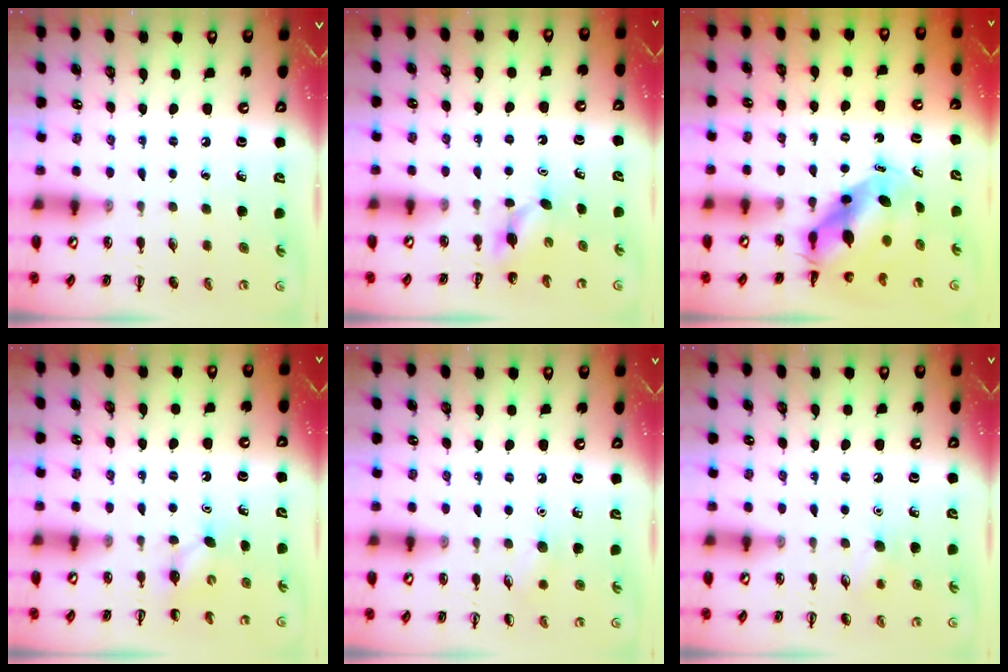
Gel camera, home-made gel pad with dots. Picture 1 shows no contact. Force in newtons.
{"total": 2.9, "press": 2.8, "slide": 0.8}
{"total": 6.4, "press": 6.2, "slide": 1.8}
{"total": 3.8, "press": 3.7, "slide": 0.8}
{"total": 5.8, "press": 5.6, "slide": 1.4}
{"total": 7.2, "press": 7.0, "slide": 1.5}